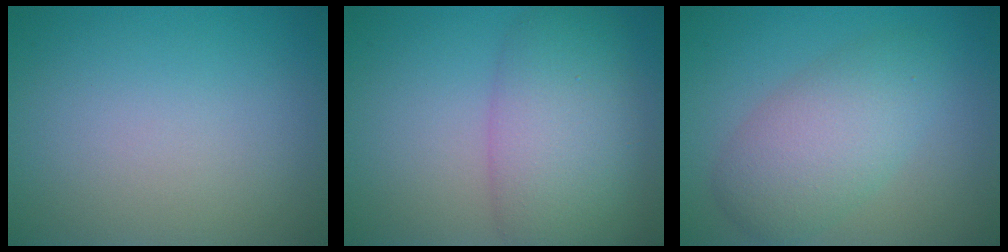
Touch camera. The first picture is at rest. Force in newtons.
{"total": 7.5, "press": 7.5, "slide": 0.4}
{"total": 5.2, "press": 5.2, "slide": 0.2}